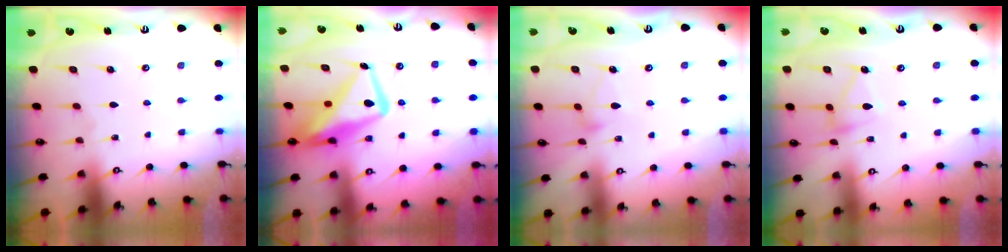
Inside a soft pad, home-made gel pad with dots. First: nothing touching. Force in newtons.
{"total": 15.5, "press": 15.4, "slide": 1.1}
{"total": 7.9, "press": 7.9, "slide": 0.5}
{"total": 9.2, "press": 9.2, "slide": 0.6}